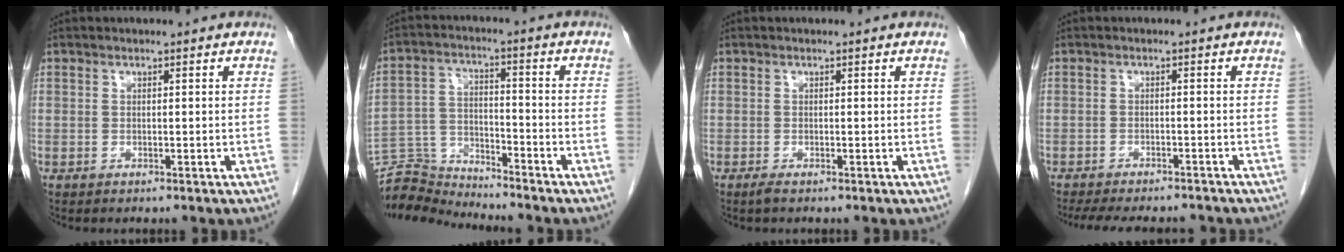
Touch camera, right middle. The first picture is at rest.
{"total": 7.3, "force": [-7.2, -0.1, -1.3], "torque": [0.022, 0.010, -0.135]}
{"total": 0.7, "force": [-0.5, 0.0, 0.5], "torque": [-0.014, -0.003, -0.011]}
{"total": 11.9, "force": [-10.6, 2.7, 4.7], "torque": [-0.084, -0.008, -0.137]}